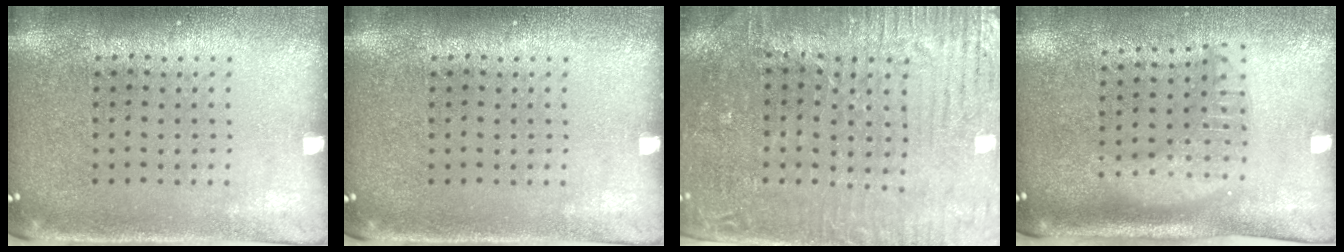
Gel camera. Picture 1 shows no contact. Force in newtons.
{"total": 0.0}
{"total": 3.5, "press": 3.2, "slide": 1.3}
{"total": 1.8, "press": 1.4, "slide": 1.0}